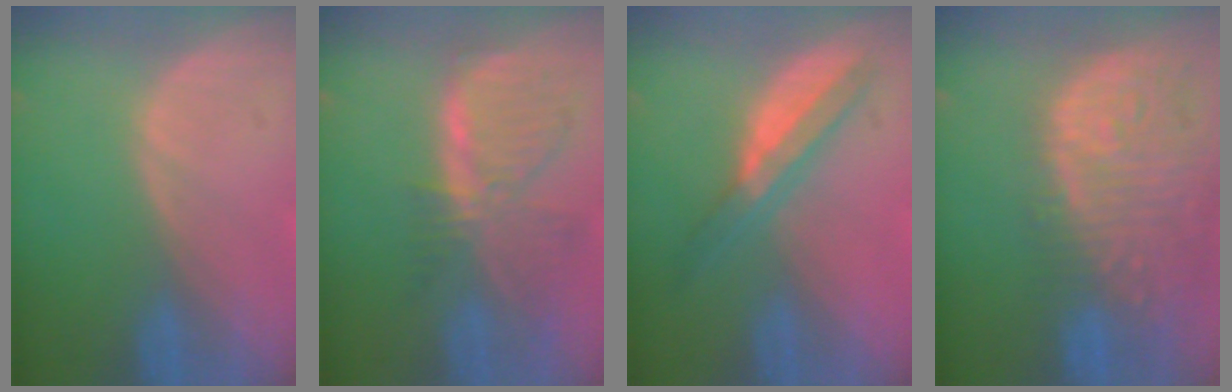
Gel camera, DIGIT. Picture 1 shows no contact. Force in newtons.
{"total": 7.7, "press": 6.9, "slide": 3.4}
{"total": 5.6, "press": 5.2, "slide": 1.9}
{"total": 14.2, "press": 11.7, "slide": 8.1}